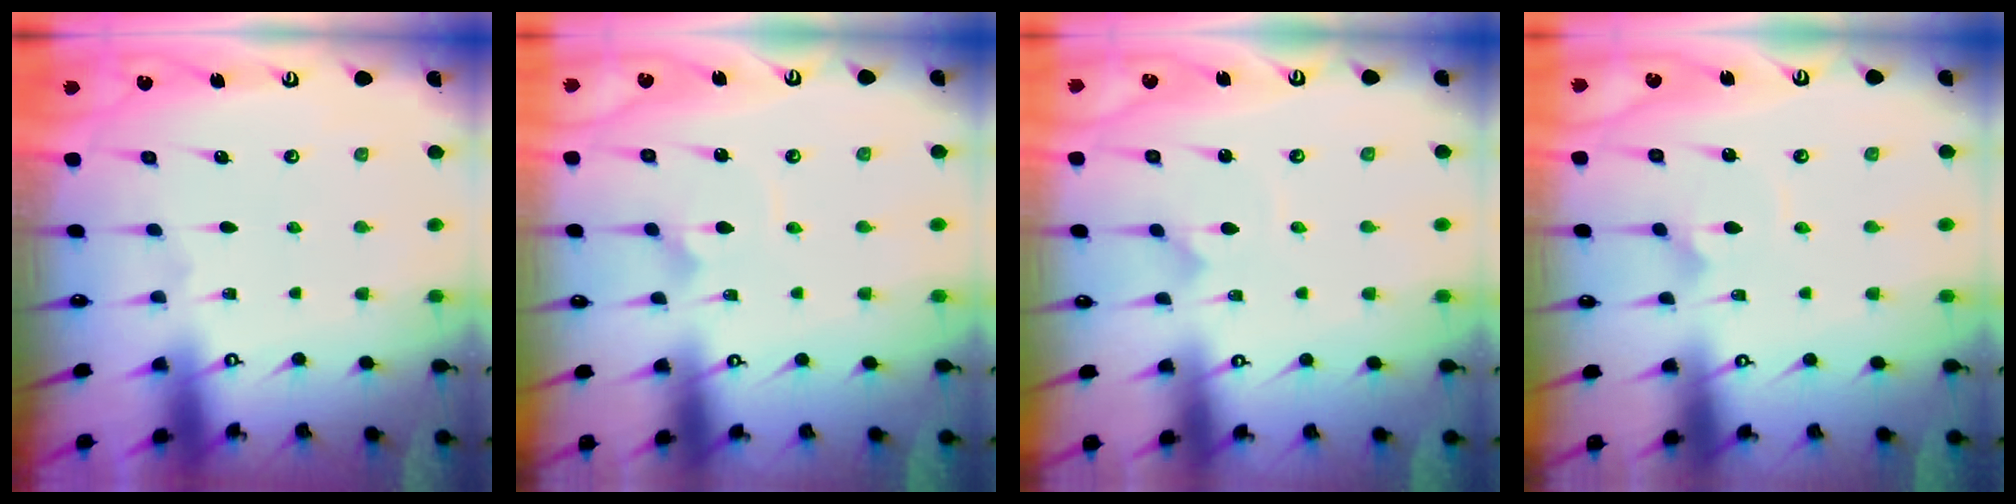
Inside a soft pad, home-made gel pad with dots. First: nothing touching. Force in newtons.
{"total": 3.0, "press": 3.0, "slide": 0.0}
{"total": 0.8, "press": 0.8, "slide": 0.1}
{"total": 2.9, "press": 2.9, "slide": 0.4}